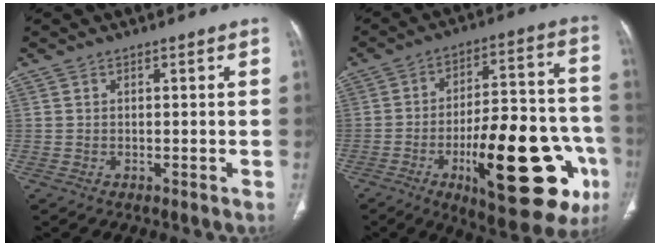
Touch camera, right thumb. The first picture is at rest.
{"total": 28.5, "force": [-10.0, 10.2, 24.6], "torque": [-0.313, 0.037, -0.128]}